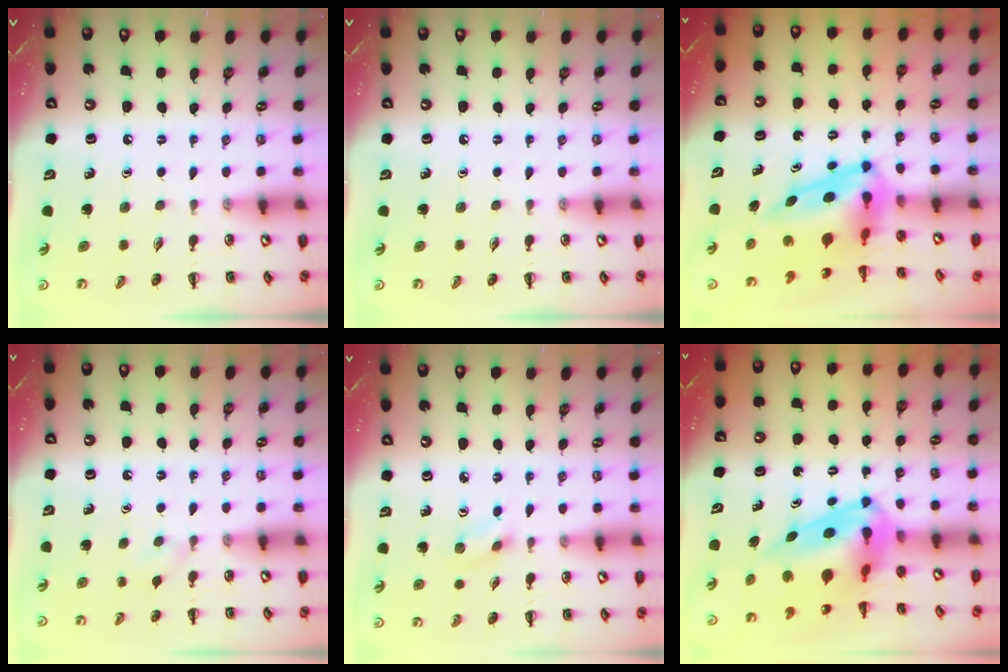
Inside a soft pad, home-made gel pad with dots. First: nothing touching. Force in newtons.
{"total": 0.0}
{"total": 8.2, "press": 7.9, "slide": 2.1}
{"total": 4.2, "press": 3.9, "slide": 1.6}
{"total": 2.7, "press": 2.5, "slide": 1.0}
{"total": 9.9, "press": 9.3, "slide": 3.2}